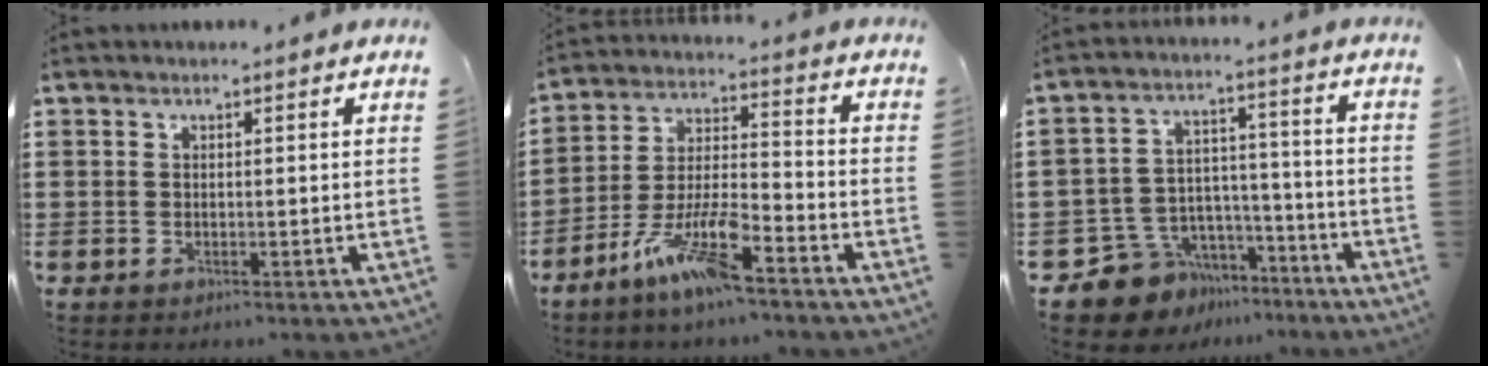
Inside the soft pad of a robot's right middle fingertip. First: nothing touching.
{"total": 9.4, "force": [-6.7, 1.4, 6.4], "torque": [-0.143, -0.004, -0.129]}
{"total": 8.2, "force": [-7.2, 3.9, -0.1], "torque": [-0.019, 0.014, -0.140]}